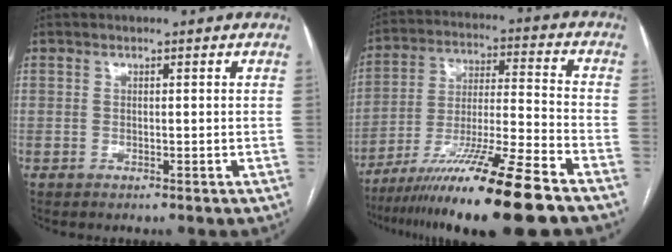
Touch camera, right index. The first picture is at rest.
{"total": 18.8, "force": [-13.6, -0.8, 12.9], "torque": [-0.216, -0.032, -0.237]}